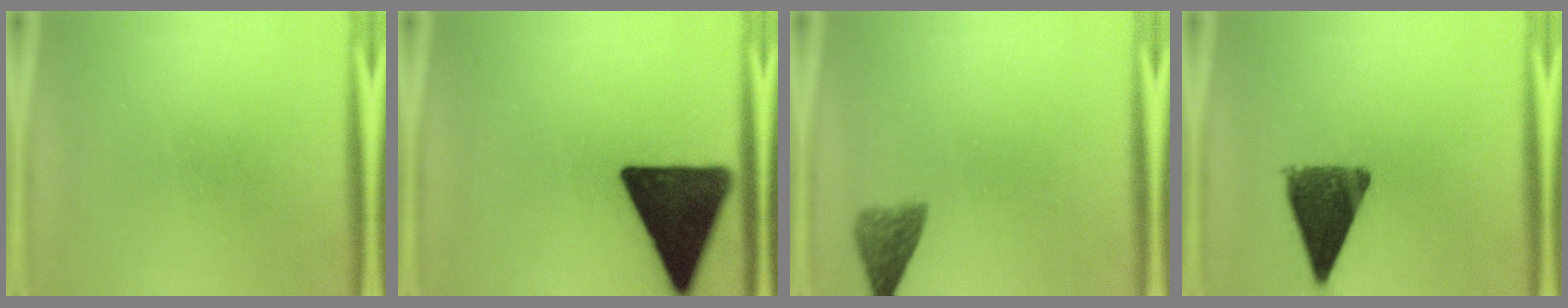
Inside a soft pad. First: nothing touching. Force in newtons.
{"total": 17.3}
{"total": 3.6}
{"total": 11.0}